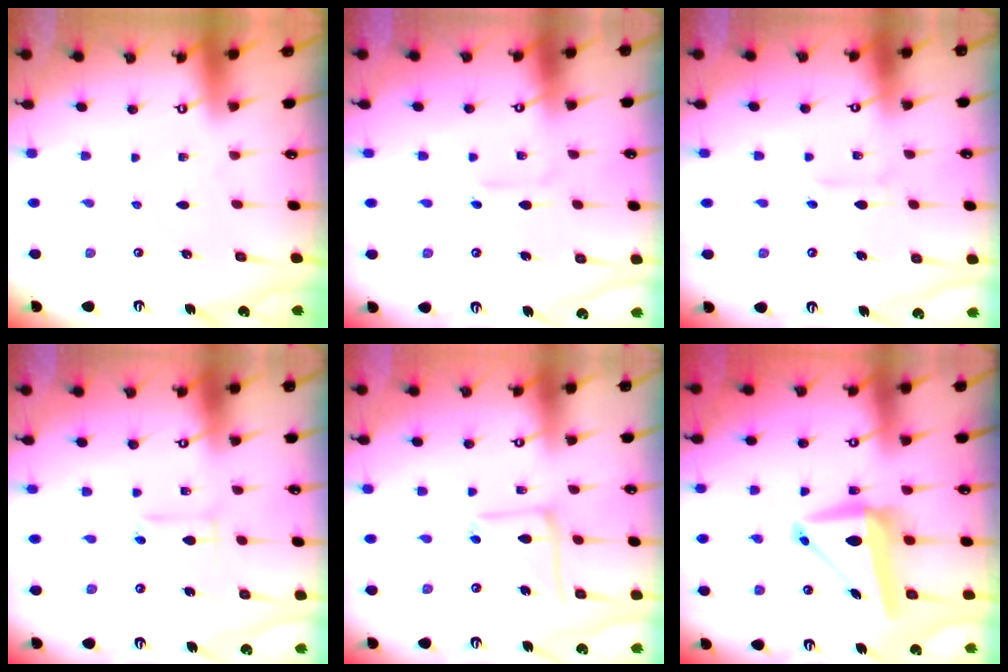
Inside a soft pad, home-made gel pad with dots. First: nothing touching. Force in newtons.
{"total": 2.7, "press": 2.7, "slide": 0.3}
{"total": 3.5, "press": 3.4, "slide": 0.8}
{"total": 5.1, "press": 5.0, "slide": 0.5}
{"total": 10.6, "press": 10.6, "slide": 0.9}
{"total": 9.4, "press": 9.2, "slide": 1.7}